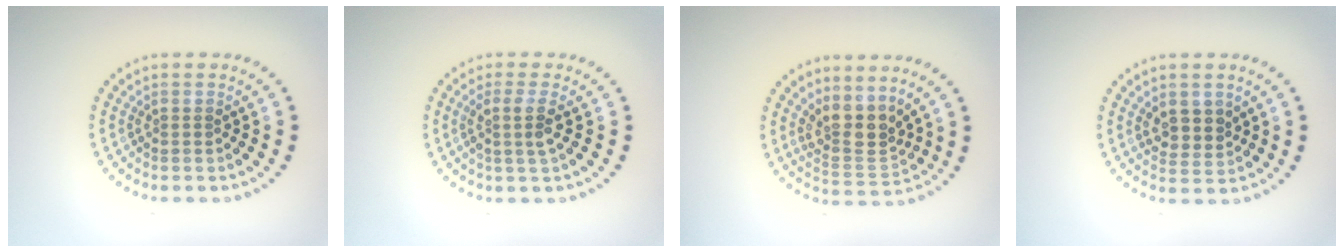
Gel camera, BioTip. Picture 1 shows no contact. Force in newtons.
{"total": 2.2, "press": 1.8, "slide": 1.2}
{"total": 3.6, "press": 2.8, "slide": 2.2}
{"total": 2.5, "press": 2.3, "slide": 0.8}